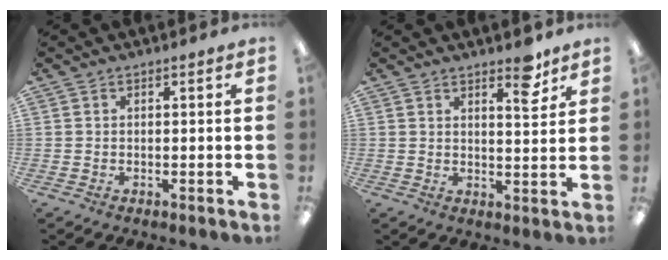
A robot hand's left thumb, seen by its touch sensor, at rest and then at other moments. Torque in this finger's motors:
{"motor_torque": [0.24, 0.29, 0.10, -0.14, 0.02]}